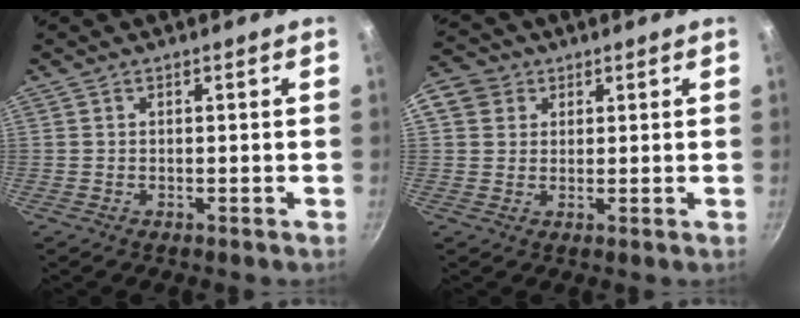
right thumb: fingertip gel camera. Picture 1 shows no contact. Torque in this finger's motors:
{"motor_torque": [0.20, 1.36, 0.64, 0.37, 0.26]}